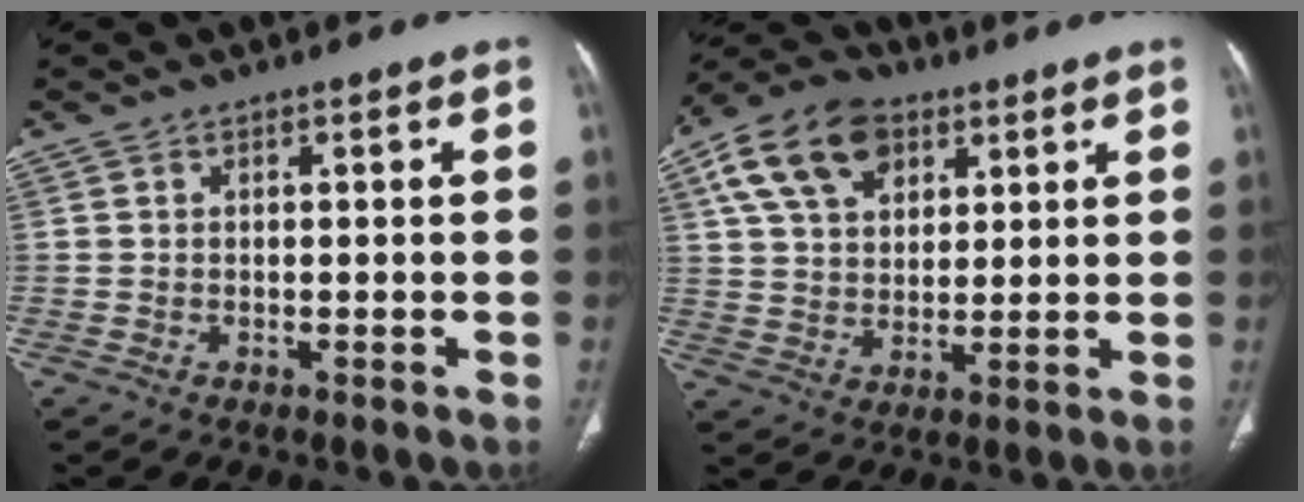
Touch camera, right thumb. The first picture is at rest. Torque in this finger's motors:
{"motor_torque": [1.44, 2.07, 0.37, -0.25, 0.26]}